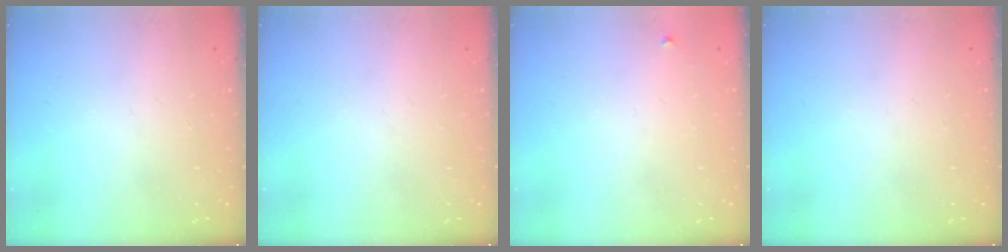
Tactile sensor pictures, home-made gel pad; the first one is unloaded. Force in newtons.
{"total": 0.0}
{"total": 3.0, "press": 3.0, "slide": 0.4}
{"total": 0.0}